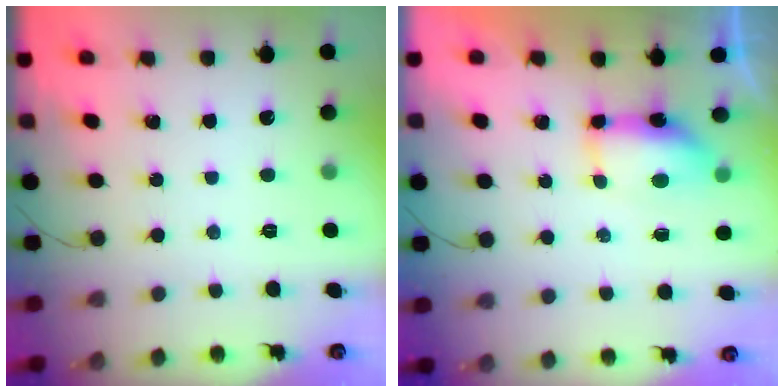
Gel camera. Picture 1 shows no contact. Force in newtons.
{"total": 12.0, "press": 8.1, "slide": 8.8}